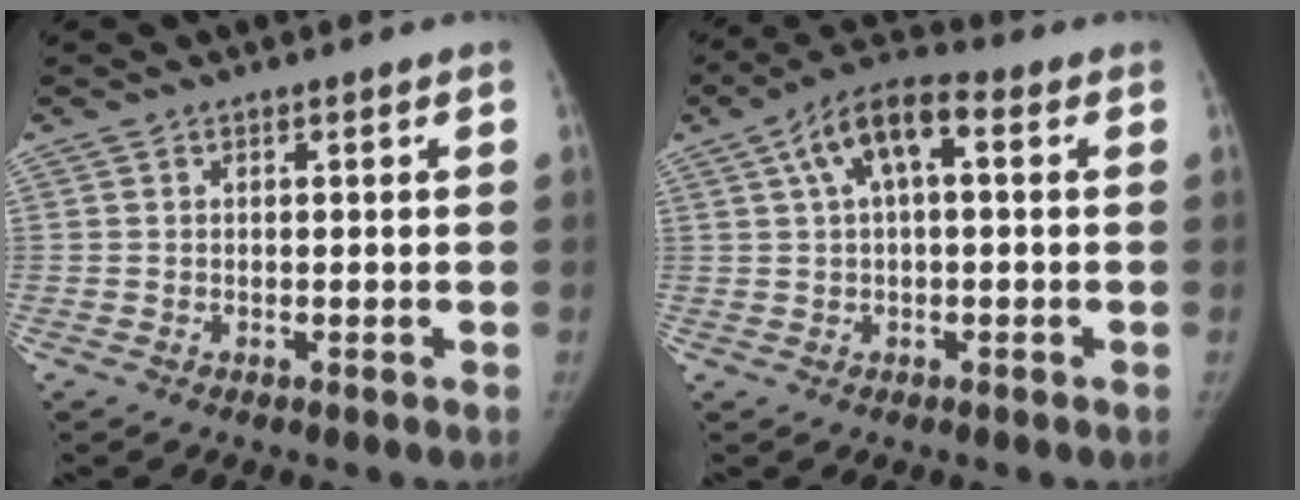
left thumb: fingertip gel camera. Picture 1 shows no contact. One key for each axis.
{"total": 9.2, "fx": 2.4, "fy": 4.0, "fz": 7.9, "tx": -0.144, "ty": 0.032, "tz": 0.030}